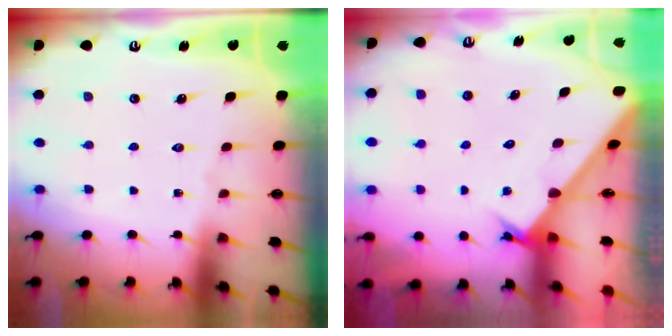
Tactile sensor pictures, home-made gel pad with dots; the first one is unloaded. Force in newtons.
{"total": 2.6, "press": 2.6, "slide": 0.3}